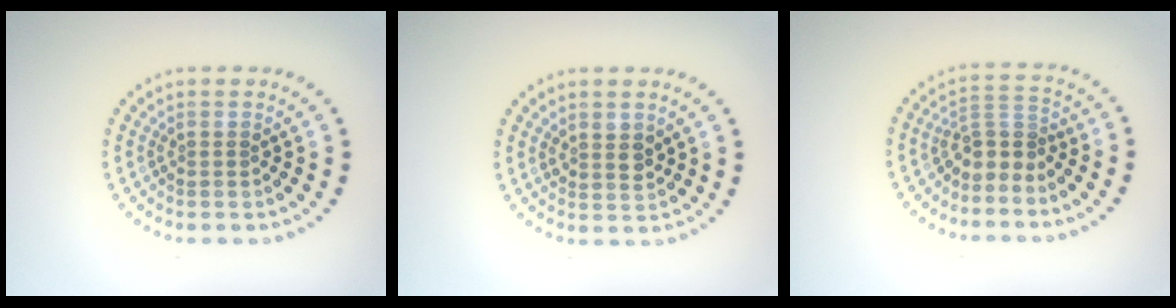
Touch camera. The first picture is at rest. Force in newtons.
{"total": 1.7, "press": 1.5, "slide": 0.7}
{"total": 2.7, "press": 1.9, "slide": 1.9}